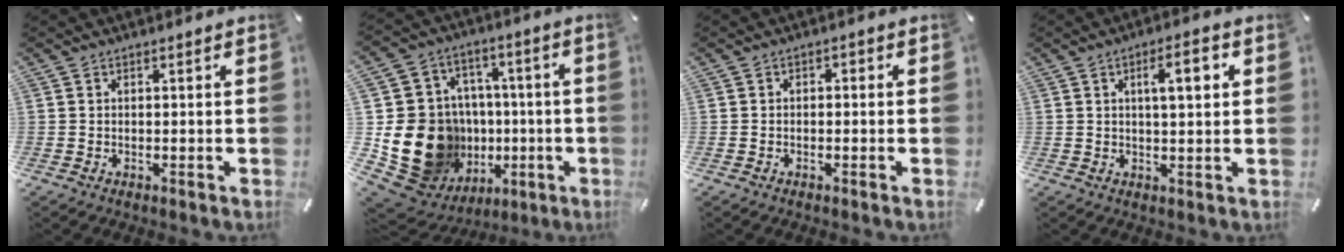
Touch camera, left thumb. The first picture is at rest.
{"total": 24.3, "force": [-3.4, 20.3, 12.9], "torque": [-0.248, -0.005, 0.001]}
{"total": 1.3, "force": [-0.9, 0.8, 0.6], "torque": [-0.011, 0.005, -0.019]}
{"total": 7.1, "force": [2.2, 2.2, 6.3], "torque": [-0.096, -0.004, 0.026]}